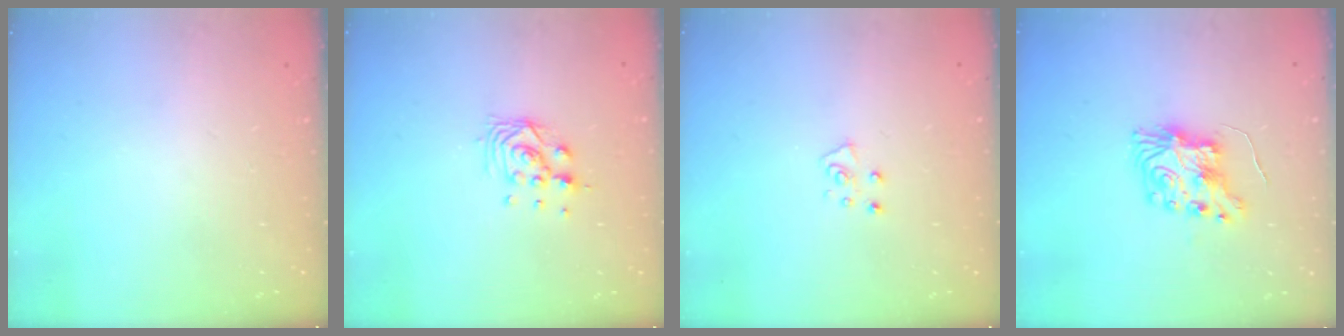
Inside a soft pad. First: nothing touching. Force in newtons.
{"total": 7.9, "press": 7.8, "slide": 0.6}
{"total": 5.3, "press": 5.3, "slide": 0.5}
{"total": 9.1, "press": 9.1, "slide": 0.3}